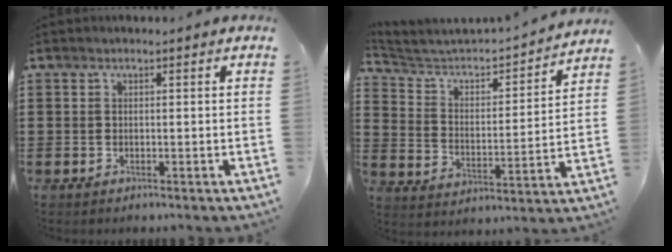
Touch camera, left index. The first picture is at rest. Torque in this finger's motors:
{"motor_torque": [0.26, 0.29, 0.04, 0.04]}